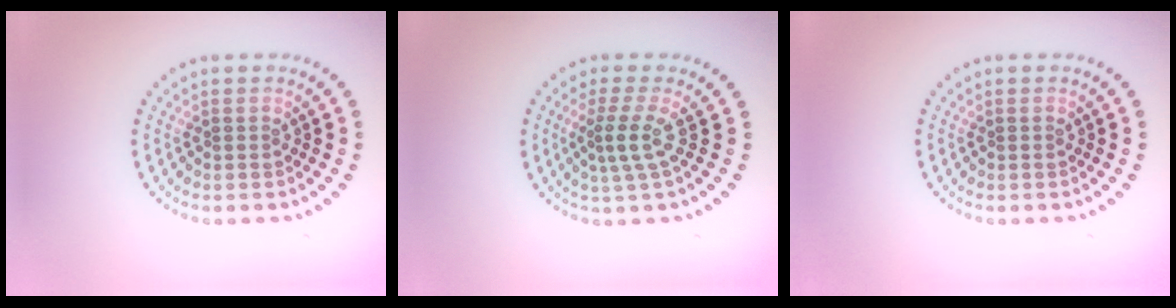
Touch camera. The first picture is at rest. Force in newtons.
{"total": 2.8, "press": 1.8, "slide": 2.1}
{"total": 0.0}